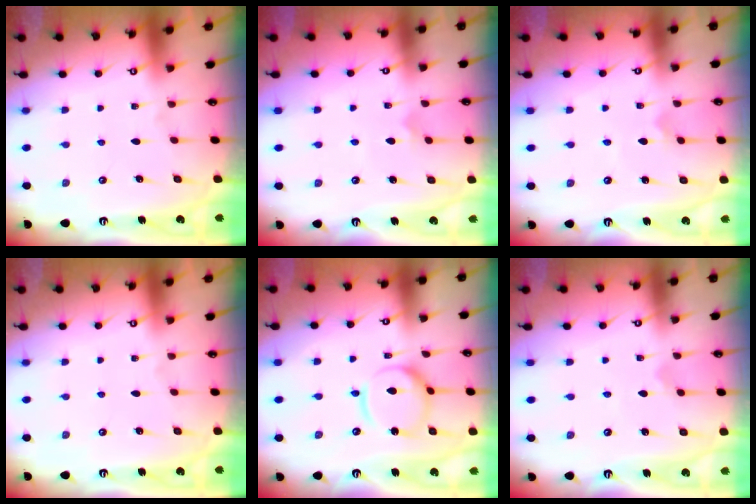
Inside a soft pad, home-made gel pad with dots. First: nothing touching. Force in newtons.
{"total": 4.3, "press": 4.3, "slide": 0.4}
{"total": 2.5, "press": 2.5, "slide": 0.3}
{"total": 0.0}
{"total": 10.6, "press": 10.5, "slide": 1.0}
{"total": 1.9, "press": 1.9, "slide": 0.5}